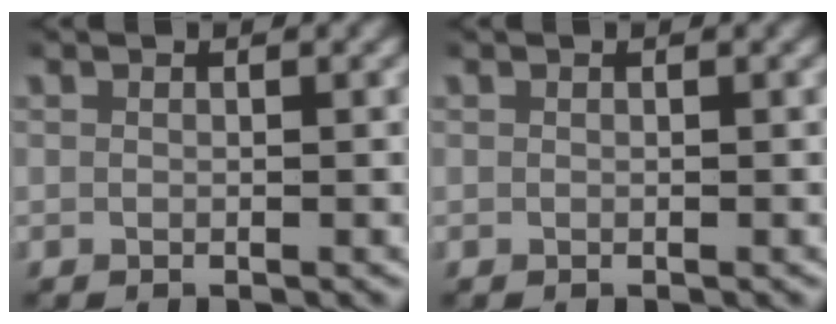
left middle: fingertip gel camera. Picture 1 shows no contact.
{"total": 0.0}